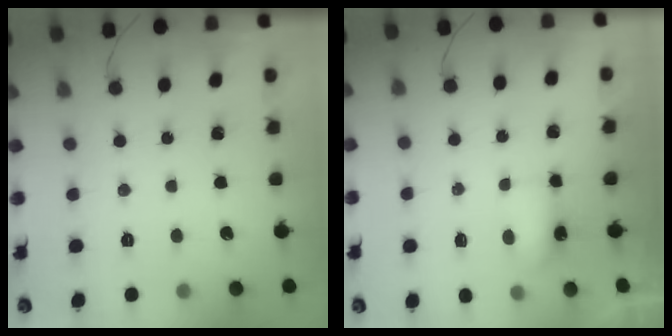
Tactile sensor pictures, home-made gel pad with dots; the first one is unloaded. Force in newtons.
{"total": 4.2, "press": 4.1, "slide": 0.8}